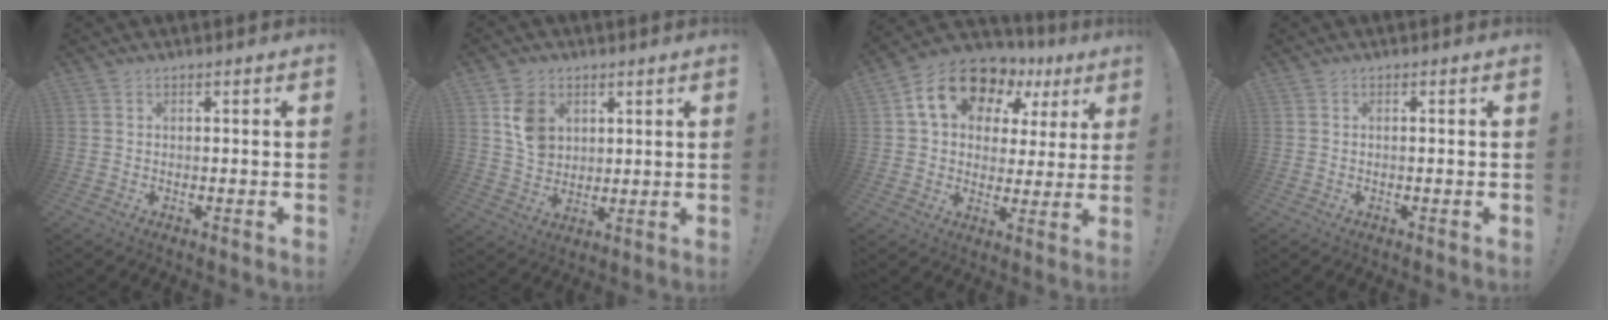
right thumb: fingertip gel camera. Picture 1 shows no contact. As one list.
[{"total": 9.5, "force": [3.6, 7.7, 4.2], "torque": [-0.050, -0.007, 0.072]}, {"total": 16.5, "force": [8.7, 10.5, 9.3], "torque": [-0.152, -0.039, 0.157]}, {"total": 0.5, "force": [-0.2, -0.1, 0.5], "torque": [-0.005, -0.002, -0.005]}]